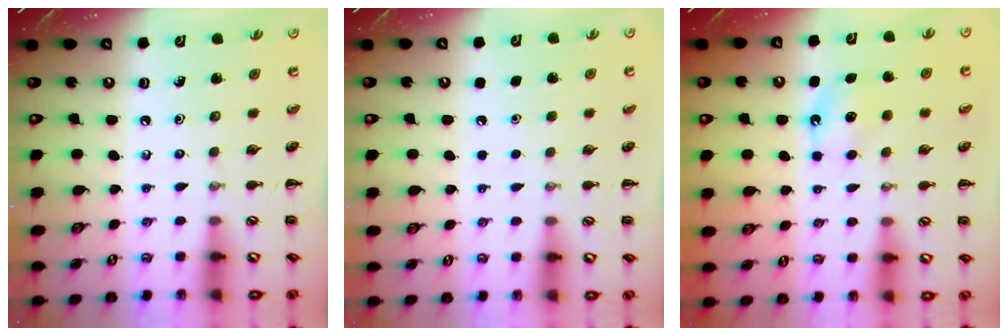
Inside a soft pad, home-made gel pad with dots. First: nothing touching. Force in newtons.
{"total": 1.7, "press": 1.7, "slide": 0.1}
{"total": 6.0, "press": 5.8, "slide": 1.6}